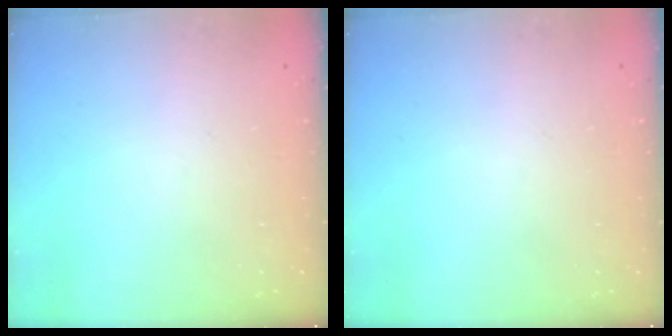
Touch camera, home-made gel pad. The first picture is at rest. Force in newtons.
{"total": 0.0}